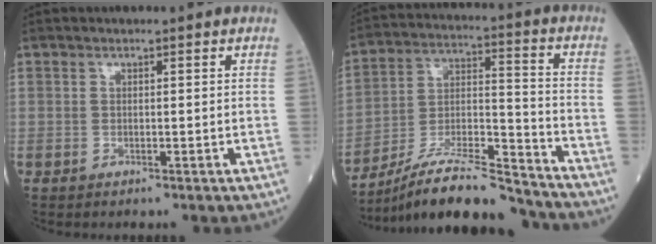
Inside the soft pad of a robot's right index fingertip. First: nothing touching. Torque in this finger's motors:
{"motor_torque": [-0.19, -0.60, 0.09, 0.03]}